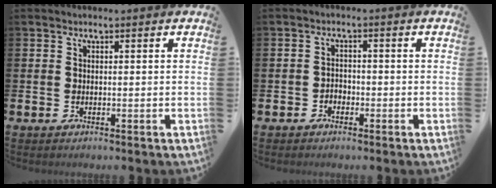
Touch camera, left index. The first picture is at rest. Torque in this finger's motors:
{"motor_torque": [0.03, -0.01, 0.01, -0.01]}